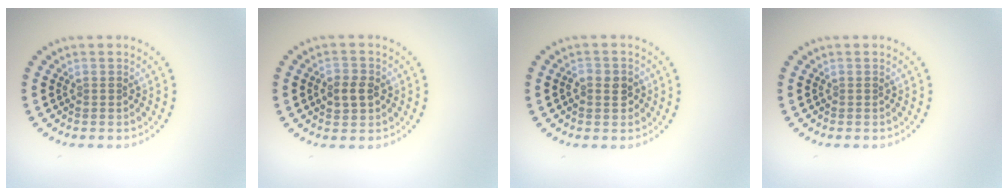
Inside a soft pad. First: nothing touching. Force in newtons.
{"total": 2.4, "press": 2.3, "slide": 0.4}
{"total": 1.9, "press": 1.9, "slide": 0.5}
{"total": 0.0}